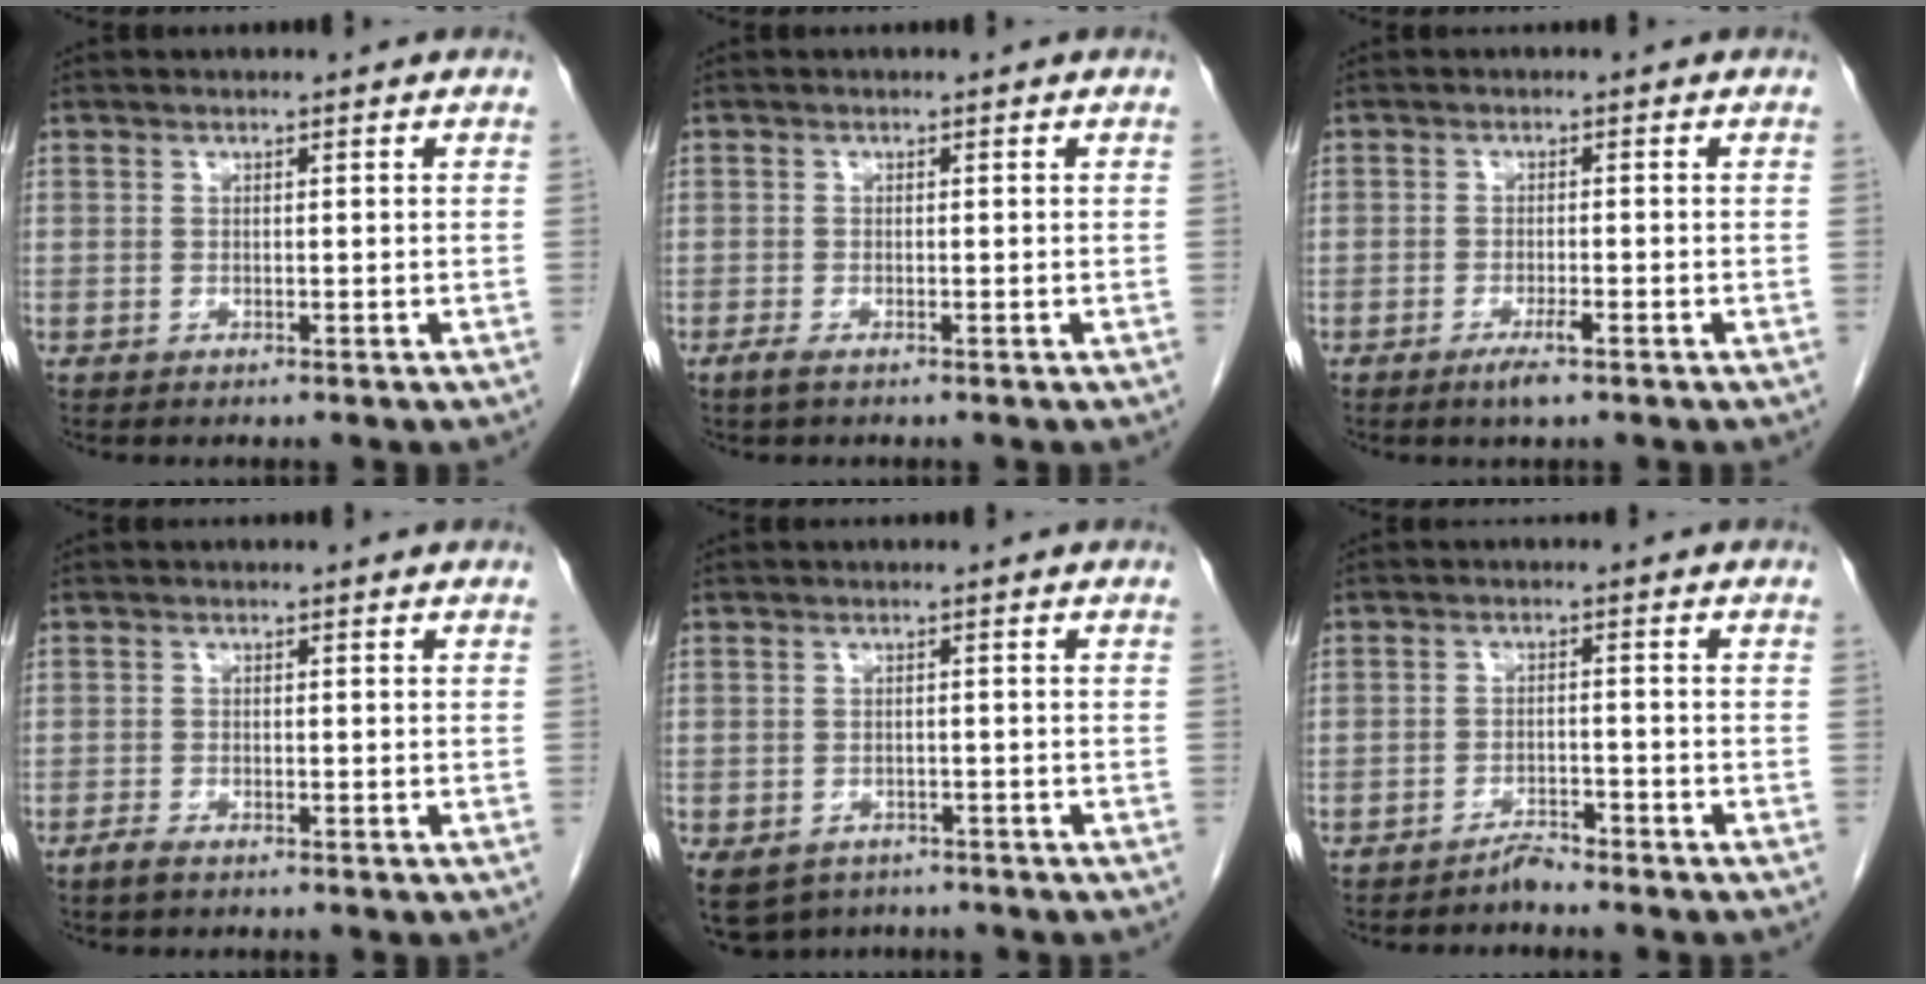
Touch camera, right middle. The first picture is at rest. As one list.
[{"total": 1.2, "force": [-0.9, 0.3, 0.8], "torque": [-0.025, -0.003, -0.017]}, {"total": 2.6, "force": [-1.7, 0.3, 2.0], "torque": [-0.037, -0.003, -0.029]}, {"total": 1.5, "force": [-1.2, 0.4, 0.8], "torque": [-0.024, -0.002, -0.023]}, {"total": 10.0, "force": [-6.7, 6.6, 3.3], "torque": [-0.093, -0.011, -0.087]}, {"total": 2.3, "force": [-2.3, 0.1, 0.4], "torque": [-0.004, -0.005, -0.039]}]